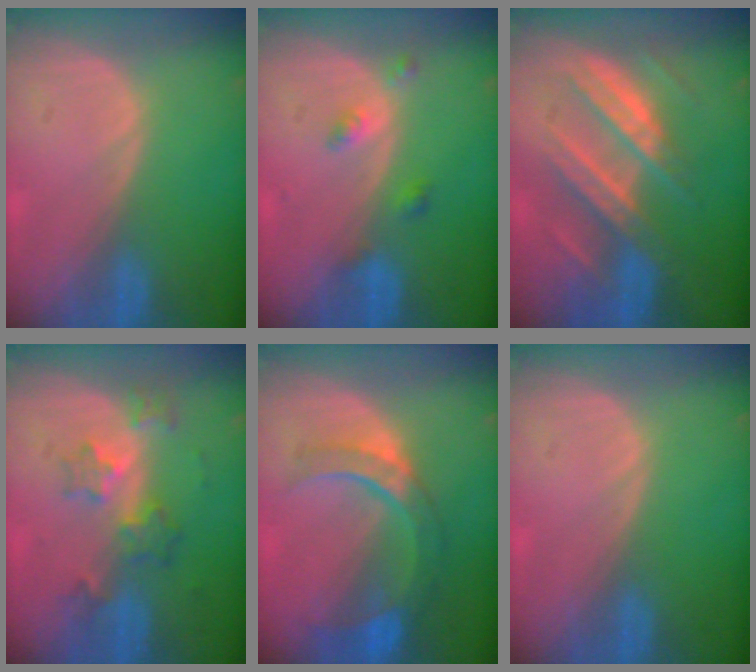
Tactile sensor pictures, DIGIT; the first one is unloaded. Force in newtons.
{"total": 2.9, "press": 2.9, "slide": 0.2}
{"total": 8.3, "press": 8.3, "slide": 0.3}
{"total": 5.9, "press": 5.4, "slide": 2.4}
{"total": 9.1, "press": 7.9, "slide": 4.4}
{"total": 0.0}